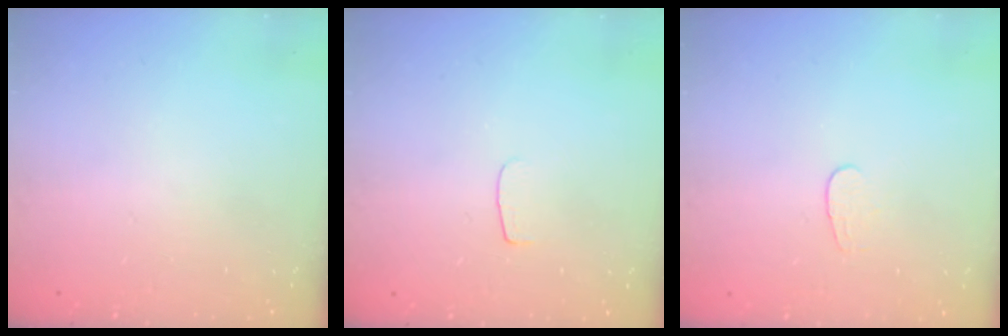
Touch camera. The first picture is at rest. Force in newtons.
{"total": 3.3, "press": 3.3, "slide": 0.3}
{"total": 4.0, "press": 4.0, "slide": 0.3}